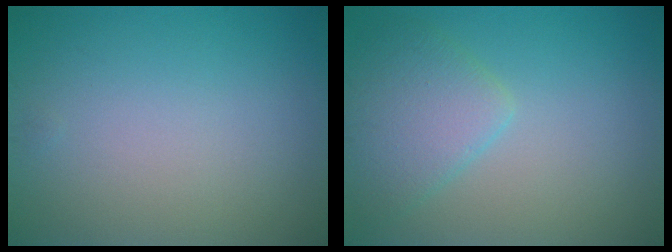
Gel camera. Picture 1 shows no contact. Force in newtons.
{"total": 3.8, "press": 3.8, "slide": 0.3}